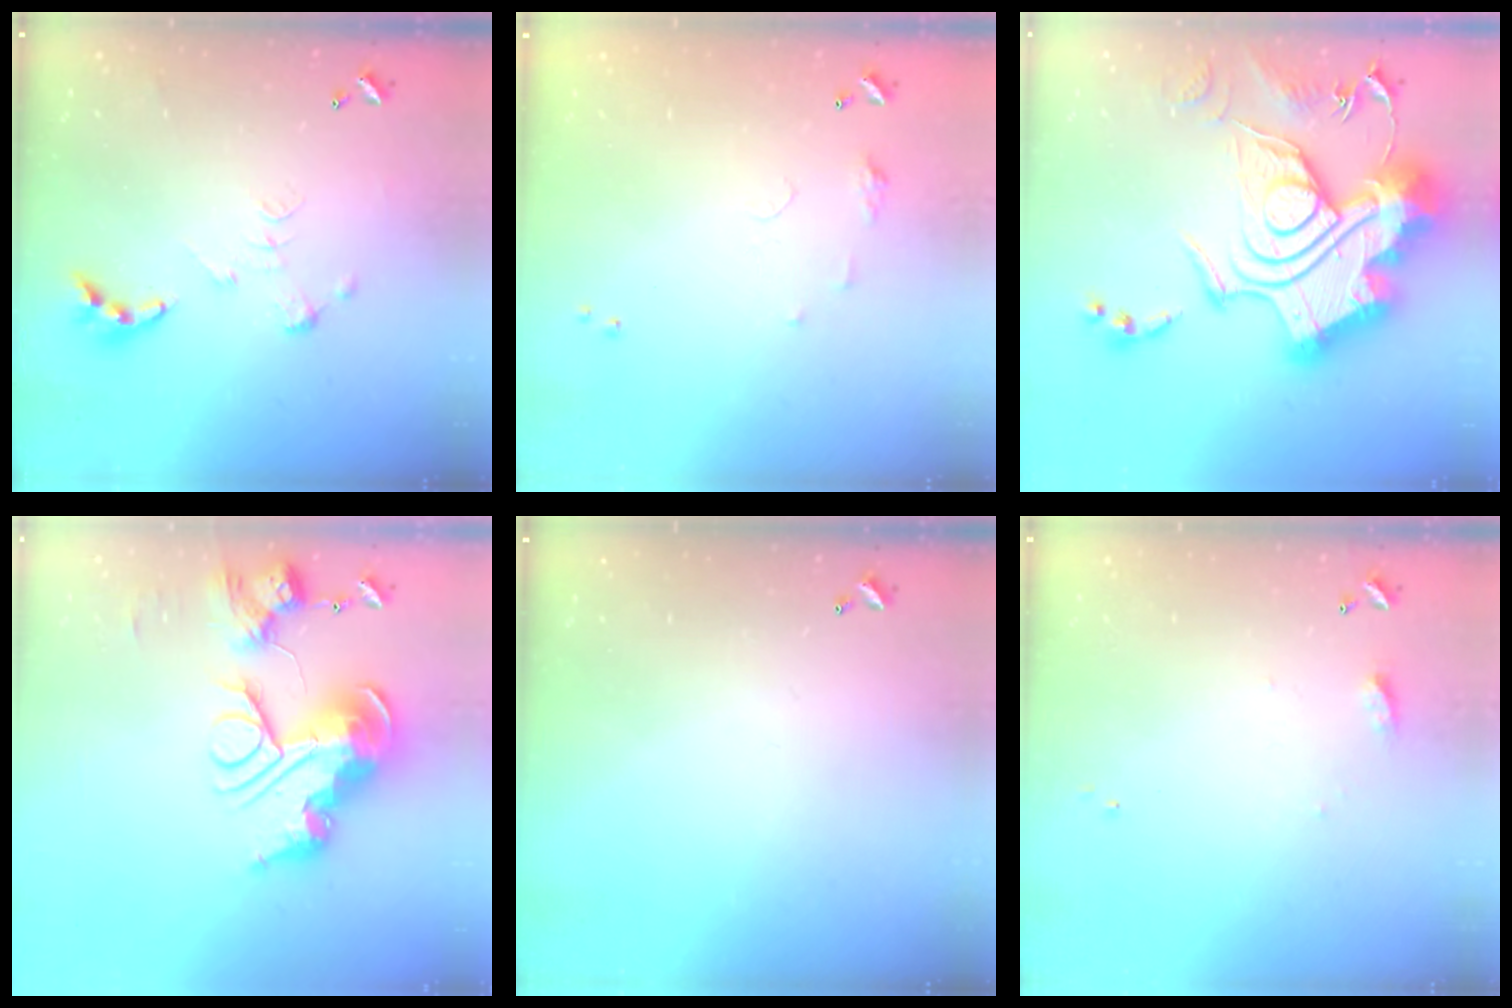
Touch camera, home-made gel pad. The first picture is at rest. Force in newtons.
{"total": 6.3, "press": 6.3, "slide": 0.7}
{"total": 1.1, "press": 1.1, "slide": 0.0}
{"total": 0.7, "press": 0.7, "slide": 0.0}
{"total": 0.0}
{"total": 7.2, "press": 7.2, "slide": 0.7}